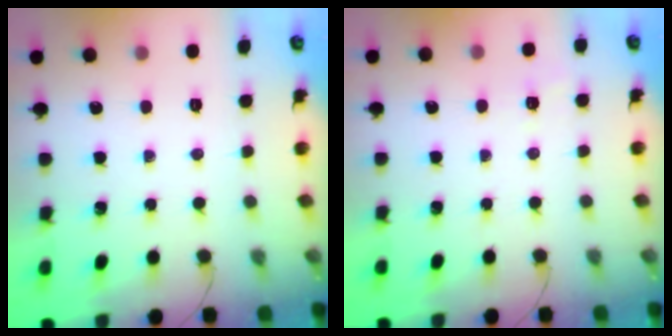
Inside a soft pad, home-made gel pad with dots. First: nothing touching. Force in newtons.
{"total": 3.5, "press": 3.0, "slide": 1.8}